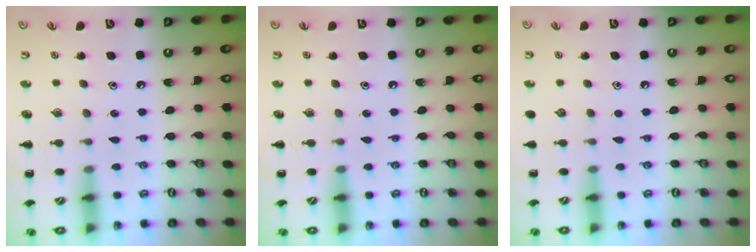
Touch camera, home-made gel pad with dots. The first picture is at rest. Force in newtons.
{"total": 0.0}
{"total": 0.0}